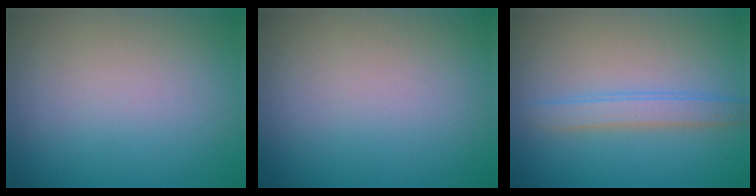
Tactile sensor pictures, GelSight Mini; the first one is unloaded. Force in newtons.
{"total": 0.0}
{"total": 2.4, "press": 2.3, "slide": 0.2}